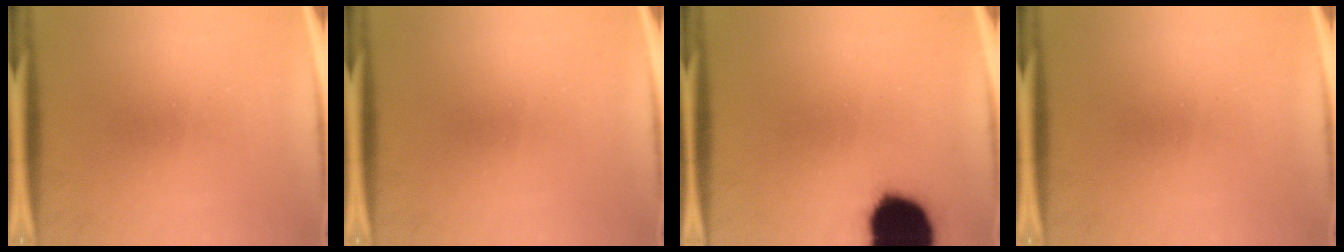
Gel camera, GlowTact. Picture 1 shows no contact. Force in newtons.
{"total": 0.0}
{"total": 19.7}
{"total": 0.0}